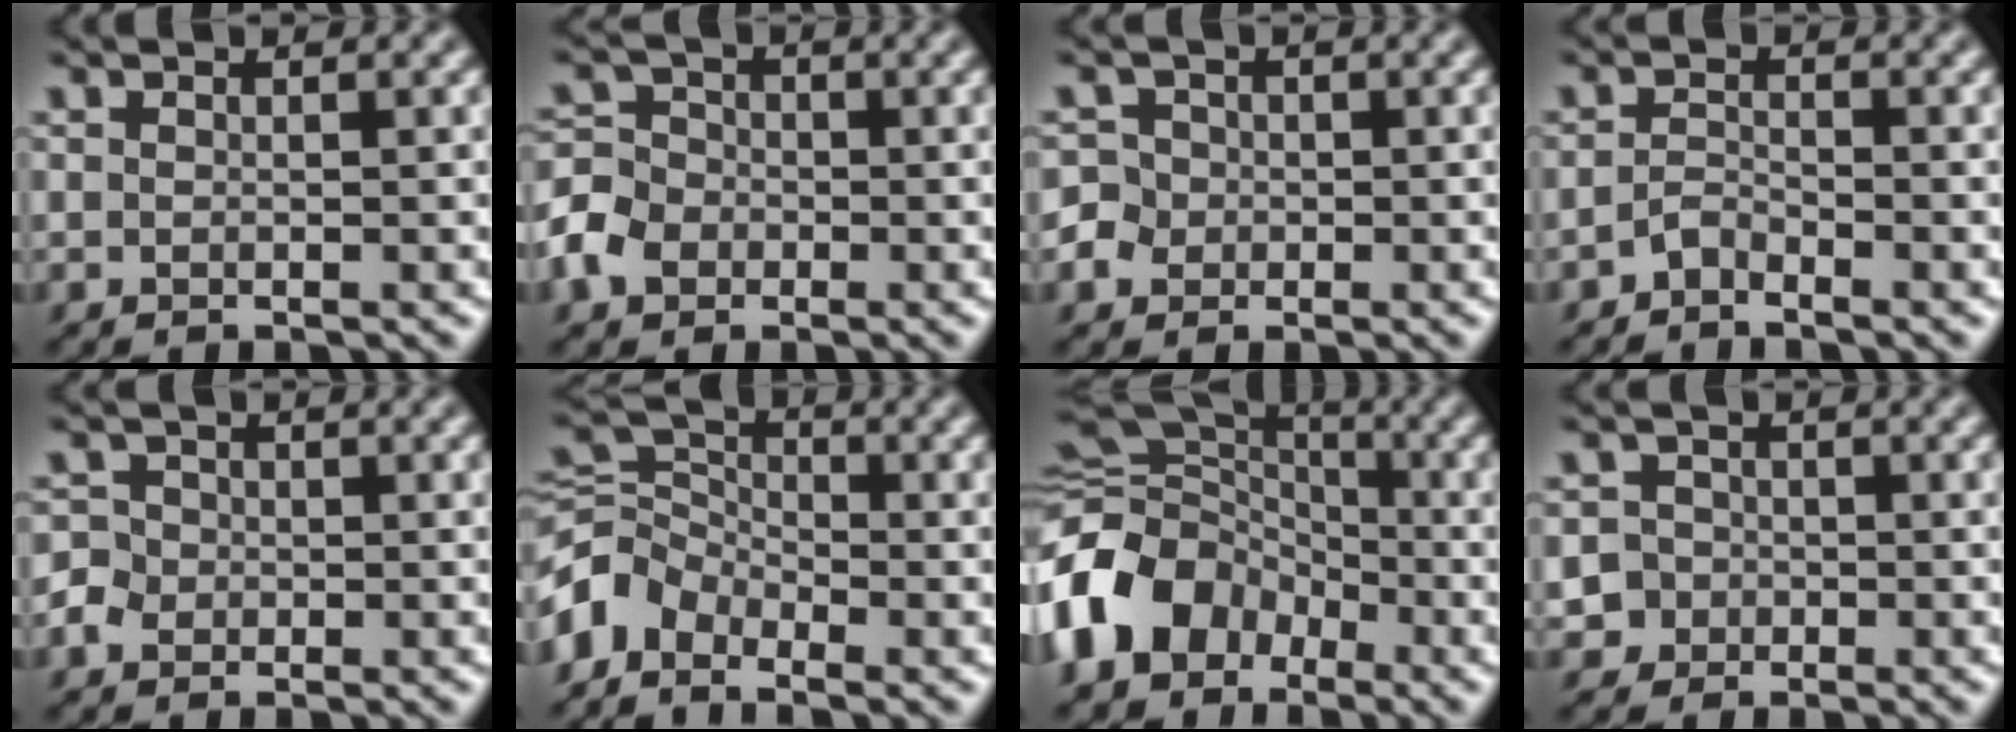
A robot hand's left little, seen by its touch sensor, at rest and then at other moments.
{"total": 5.2, "force": [-2.3, 4.2, 2.1], "torque": [-0.039, -0.007, -0.059]}
{"total": 4.4, "force": [-1.4, 4.0, 1.1], "torque": [-0.010, 0.018, -0.046]}
{"total": 1.3, "force": [-1.2, 0.2, 0.4], "torque": [-0.010, 0.007, -0.028]}
{"total": 2.6, "force": [-0.8, 2.4, 0.7], "torque": [-0.001, 0.010, -0.022]}
{"total": 4.4, "force": [-3.0, 2.7, 1.6], "torque": [-0.034, 0.007, -0.079]}
{"total": 12.5, "force": [-5.3, 10.0, 5.3], "torque": [-0.118, -0.010, -0.124]}
{"total": 4.5, "force": [-2.1, 4.0, 0.5], "torque": [0.004, 0.002, -0.054]}